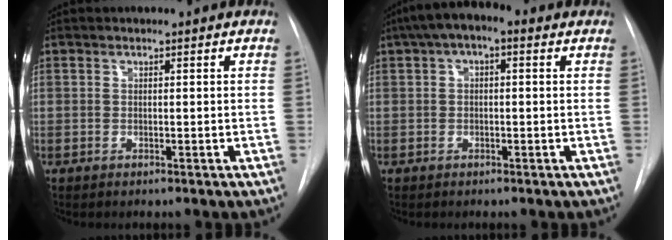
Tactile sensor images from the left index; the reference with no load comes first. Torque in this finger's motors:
{"motor_torque": [-0.97, -0.64, -0.14, 0.07]}